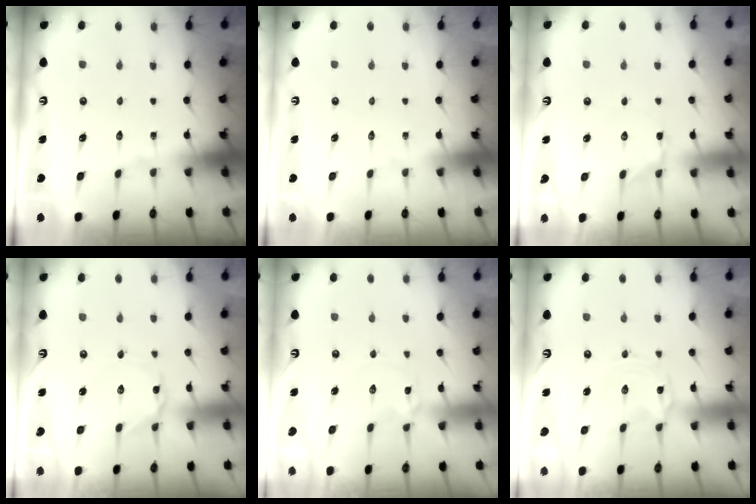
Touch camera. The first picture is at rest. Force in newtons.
{"total": 0.0}
{"total": 2.3, "press": 2.2, "slide": 0.6}
{"total": 1.4, "press": 1.3, "slide": 0.2}
{"total": 3.3, "press": 3.2, "slide": 0.3}
{"total": 1.0, "press": 1.0, "slide": 0.1}